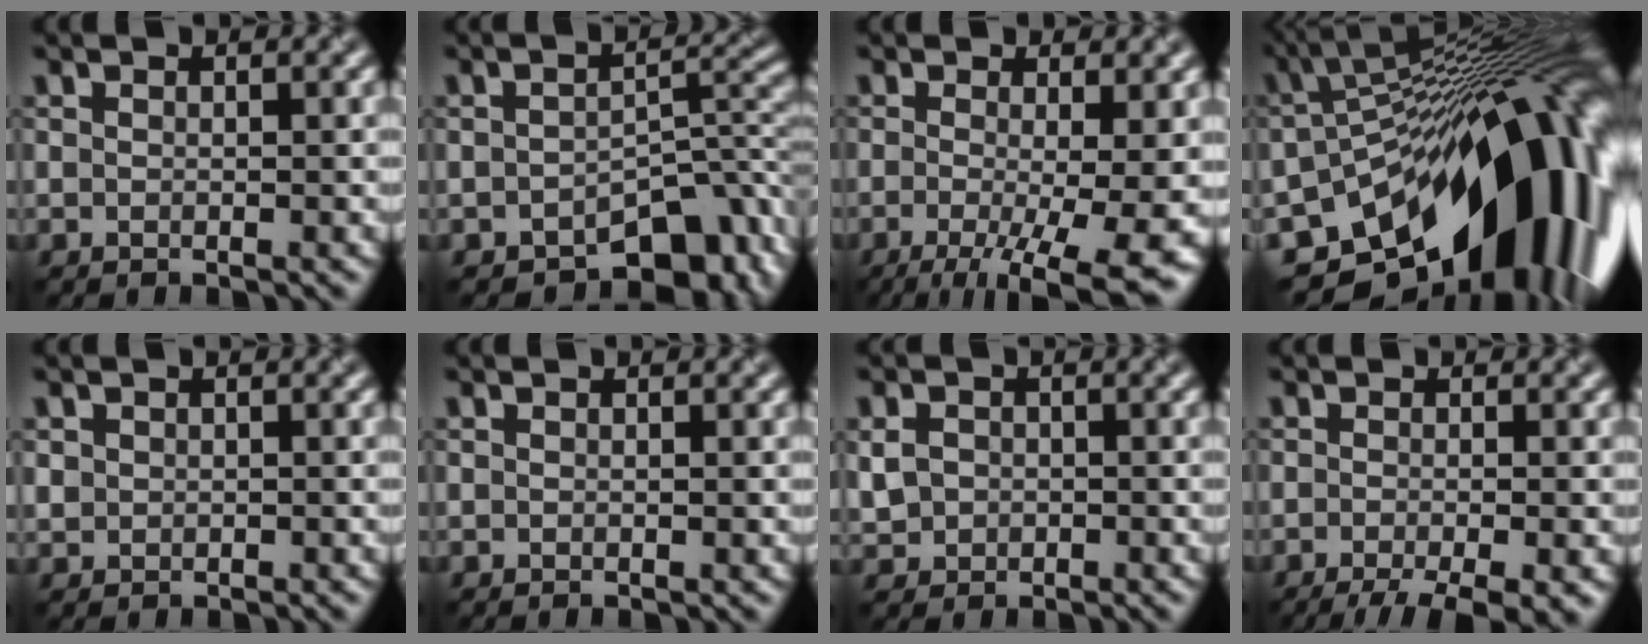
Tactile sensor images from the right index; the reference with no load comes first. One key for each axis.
{"total": 7.0, "fx": -4.6, "fy": 3.2, "fz": 4.1, "tx": -0.034, "ty": -0.001, "tz": -0.070}
{"total": 9.7, "fx": -2.8, "fy": 3.0, "fz": 8.8, "tx": -0.130, "ty": -0.020, "tz": -0.032}
{"total": 19.8, "fx": -8.3, "fy": 10.4, "fz": 14.7, "tx": -0.214, "ty": -0.010, "tz": -0.134}
{"total": 0.9, "fx": 0.1, "fy": 0.9, "fz": 0.1, "tx": 0.005, "ty": -0.005, "tz": 0.003}
{"total": 0.0}
{"total": 2.3, "fx": -0.1, "fy": 2.1, "fz": 0.9, "tx": -0.019, "ty": -0.002, "tz": -0.004}
{"total": 5.7, "fx": -3.5, "fy": 1.3, "fz": 4.3, "tx": -0.057, "ty": -0.010, "tz": -0.054}